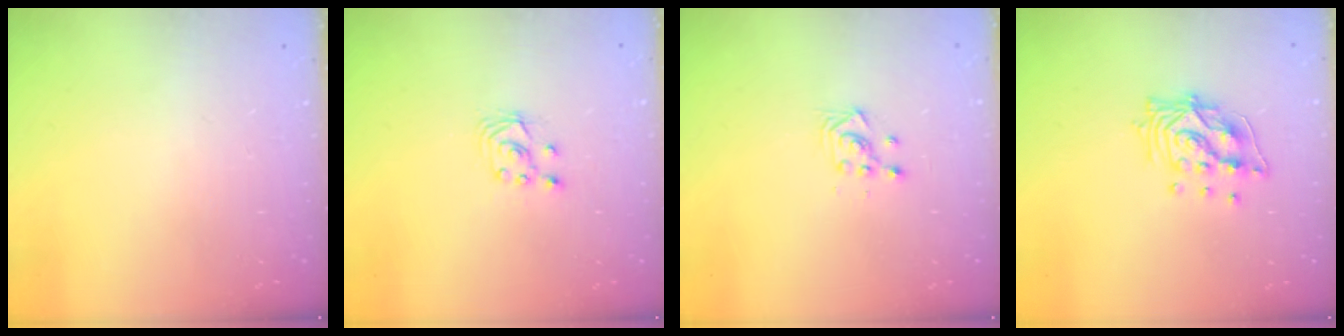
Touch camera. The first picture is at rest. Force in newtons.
{"total": 3.9, "press": 3.9, "slide": 0.4}
{"total": 3.0, "press": 2.9, "slide": 0.8}
{"total": 12.0, "press": 12.0, "slide": 1.1}